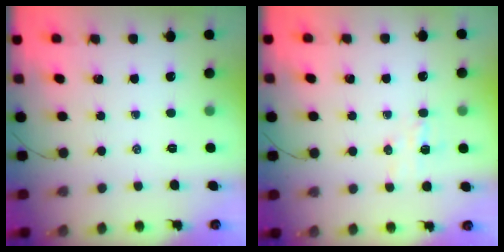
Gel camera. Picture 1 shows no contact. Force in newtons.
{"total": 4.7, "press": 4.5, "slide": 1.1}